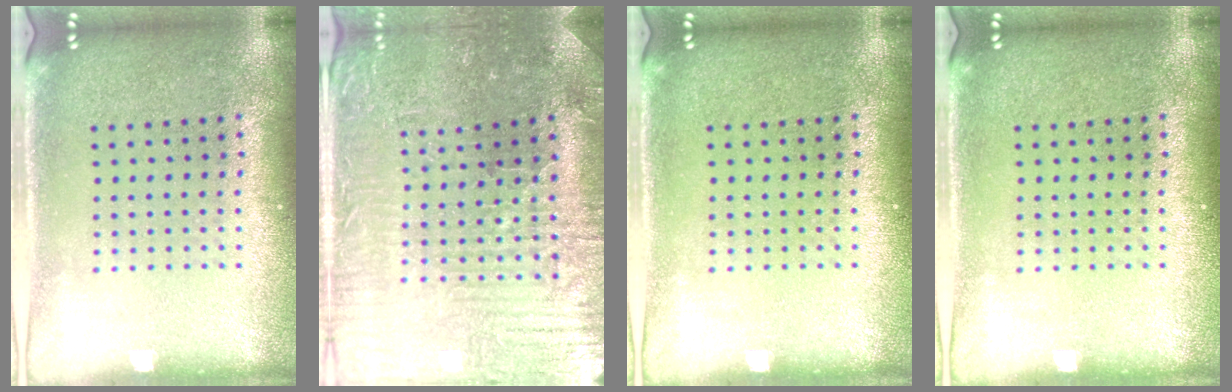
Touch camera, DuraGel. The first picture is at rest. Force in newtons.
{"total": 3.7, "press": 3.7, "slide": 0.5}
{"total": 0.0}
{"total": 0.0}